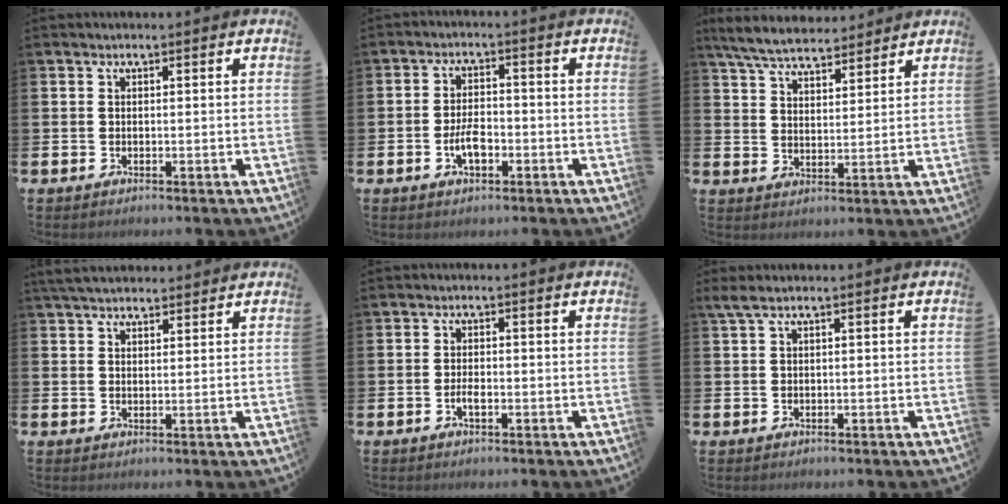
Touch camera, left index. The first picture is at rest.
{"total": 3.9, "force": [-1.3, 1.9, 3.1], "torque": [-0.053, 0.005, -0.023]}
{"total": 6.4, "force": [6.1, 1.3, 1.6], "torque": [-0.057, -0.023, 0.112]}
{"total": 3.9, "force": [3.7, 1.0, 0.8], "torque": [-0.023, -0.008, 0.070]}
{"total": 1.8, "force": [-0.6, 0.7, 1.5], "torque": [-0.026, 0.000, -0.013]}
{"total": 1.3, "force": [0.5, 0.1, 1.1], "torque": [-0.029, 0.005, 0.010]}